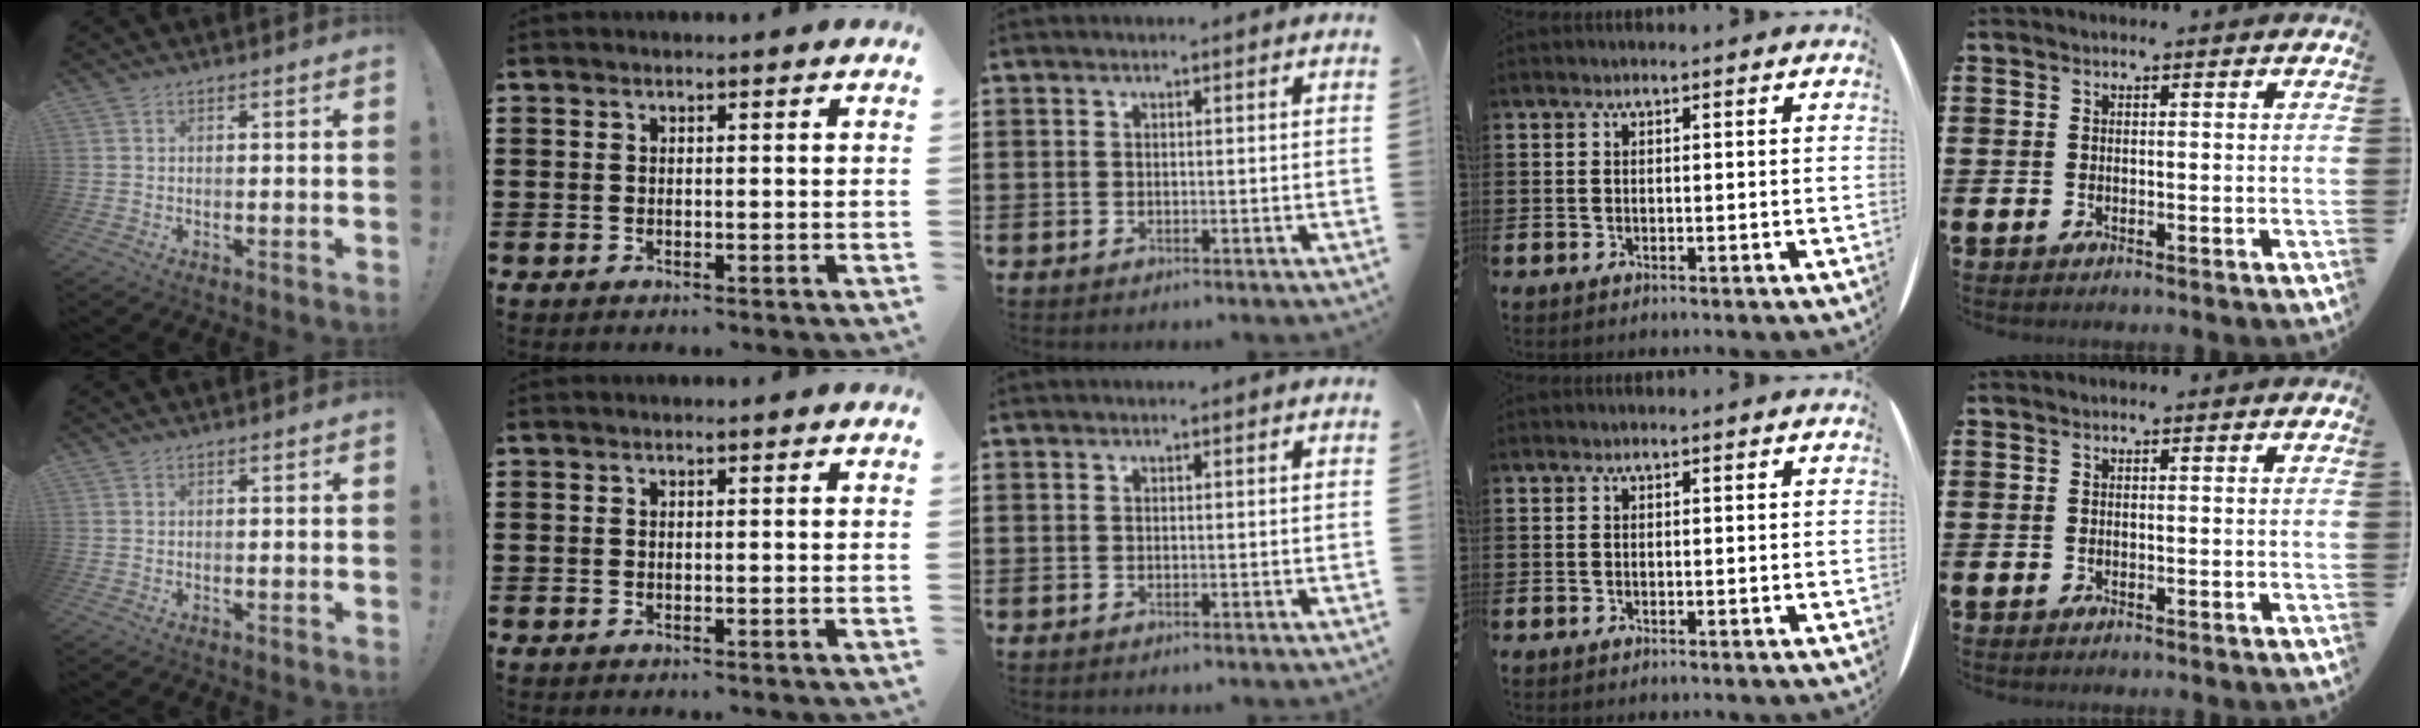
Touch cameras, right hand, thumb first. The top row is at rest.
{}